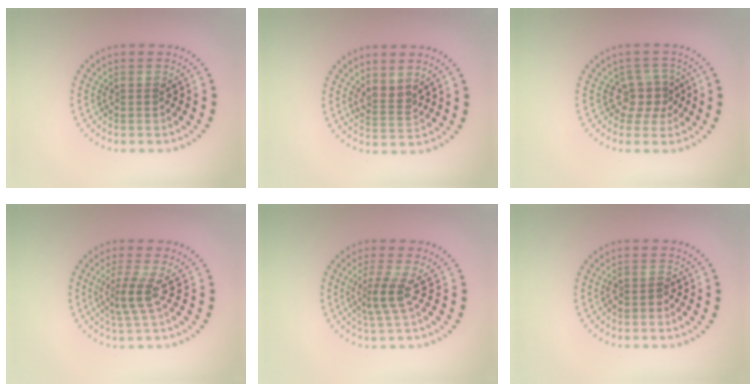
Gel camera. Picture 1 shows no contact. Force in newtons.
{"total": 1.9, "press": 1.6, "slide": 1.0}
{"total": 2.6, "press": 2.0, "slide": 1.8}
{"total": 2.5, "press": 1.7, "slide": 1.8}
{"total": 2.5, "press": 1.7, "slide": 1.8}
{"total": 1.1, "press": 1.0, "slide": 0.5}